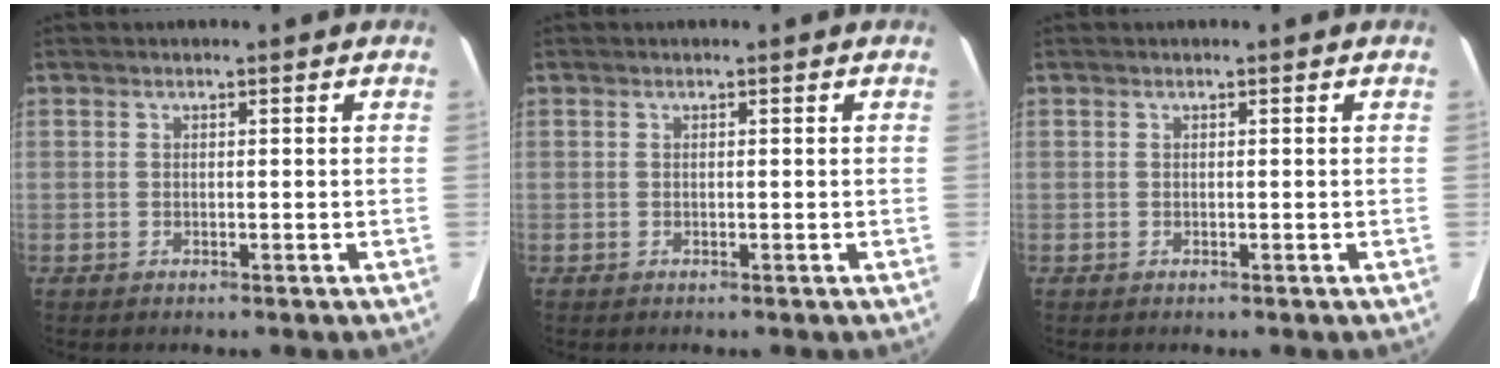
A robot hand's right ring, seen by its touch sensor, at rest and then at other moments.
{"total": 0.0}
{"total": 0.0}